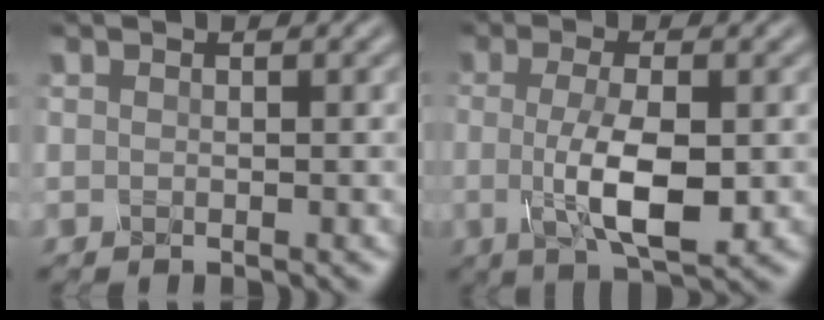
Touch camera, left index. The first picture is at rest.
{"total": 5.9, "force": [-0.6, 1.9, 5.6], "torque": [-0.106, -0.010, -0.011]}